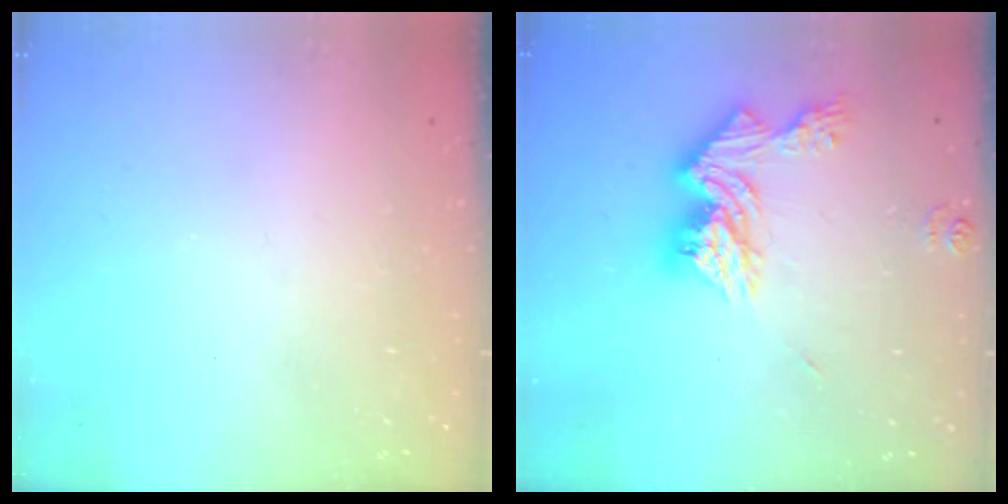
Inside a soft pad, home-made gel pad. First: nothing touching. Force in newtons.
{"total": 14.7, "press": 14.7, "slide": 1.2}